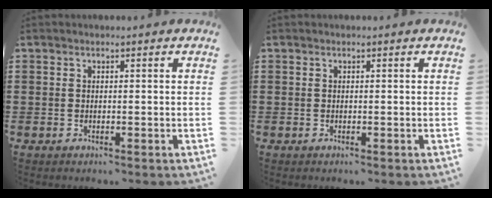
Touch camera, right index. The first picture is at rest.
{"total": 0.0}